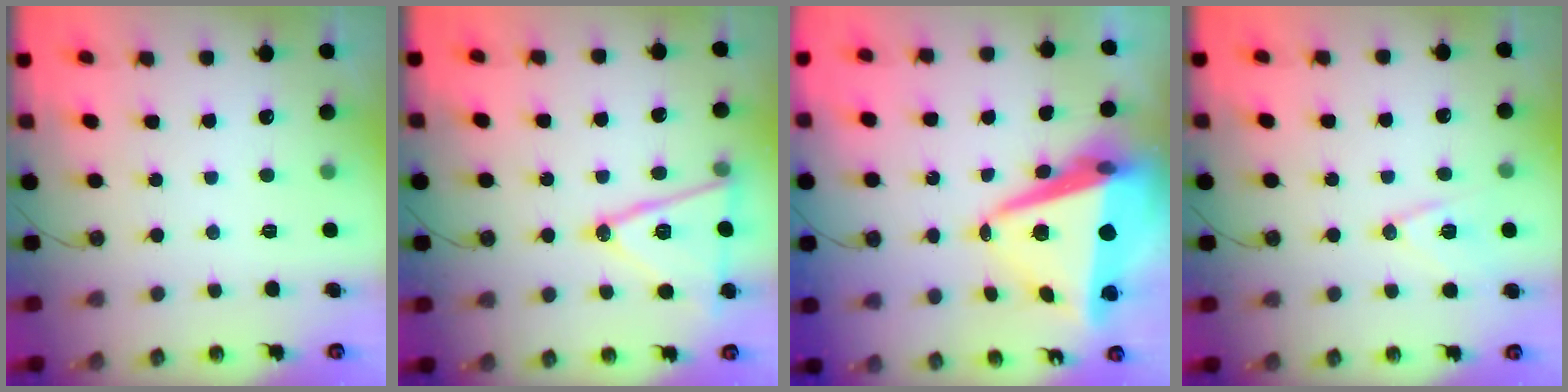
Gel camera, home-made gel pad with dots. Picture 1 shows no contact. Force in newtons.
{"total": 15.6, "press": 15.1, "slide": 3.6}
{"total": 16.3, "press": 16.0, "slide": 2.9}
{"total": 11.1, "press": 10.5, "slide": 3.5}